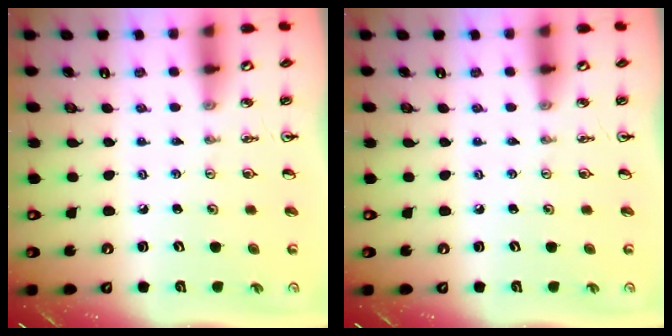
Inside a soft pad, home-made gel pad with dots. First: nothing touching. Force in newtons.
{"total": 0.0}